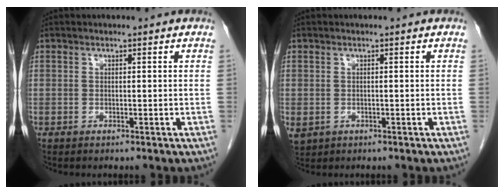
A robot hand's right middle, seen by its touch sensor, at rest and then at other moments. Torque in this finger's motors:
{"motor_torque": [0.57, -0.13, 0.23, 0.05]}